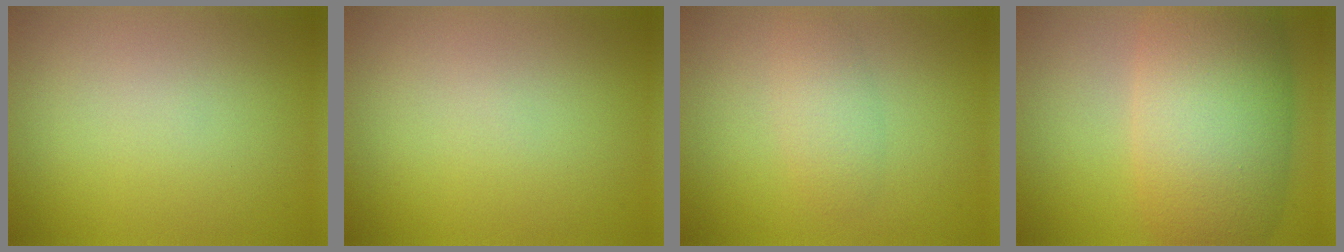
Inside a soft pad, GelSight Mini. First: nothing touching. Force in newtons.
{"total": 0.0}
{"total": 2.1, "press": 2.1, "slide": 0.1}
{"total": 10.2, "press": 10.2, "slide": 0.0}